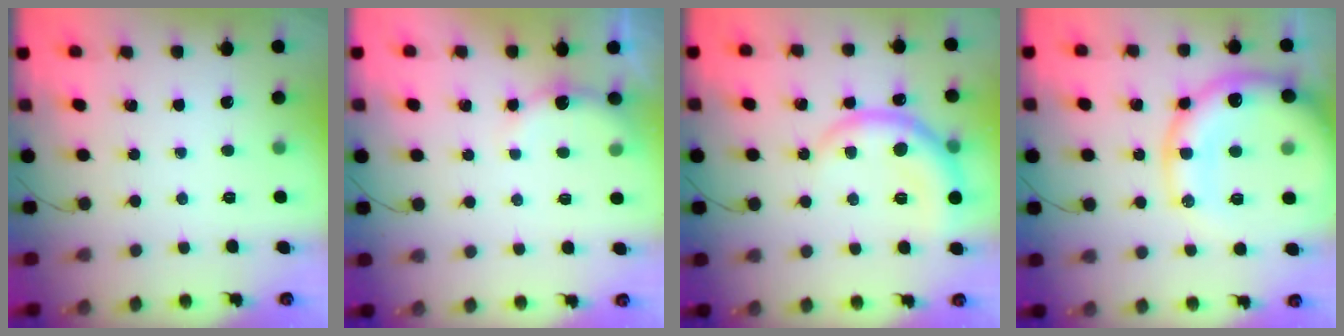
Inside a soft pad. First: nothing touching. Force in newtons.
{"total": 4.4, "press": 4.2, "slide": 1.2}
{"total": 11.1, "press": 11.1, "slide": 0.6}
{"total": 22.4, "press": 22.0, "slide": 4.1}